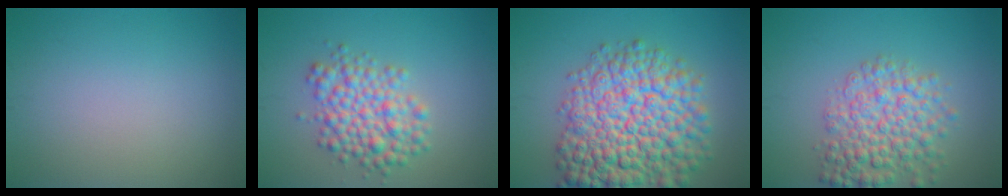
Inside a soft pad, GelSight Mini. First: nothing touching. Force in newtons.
{"total": 5.0, "press": 4.9, "slide": 0.2}
{"total": 12.7, "press": 12.7, "slide": 0.5}
{"total": 5.9, "press": 5.9, "slide": 0.2}